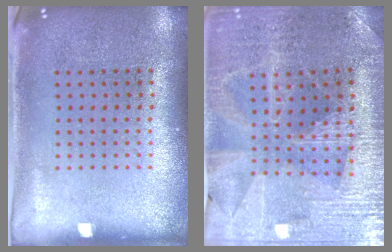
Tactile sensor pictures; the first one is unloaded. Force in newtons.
{"total": 2.9, "press": 2.9, "slide": 0.6}